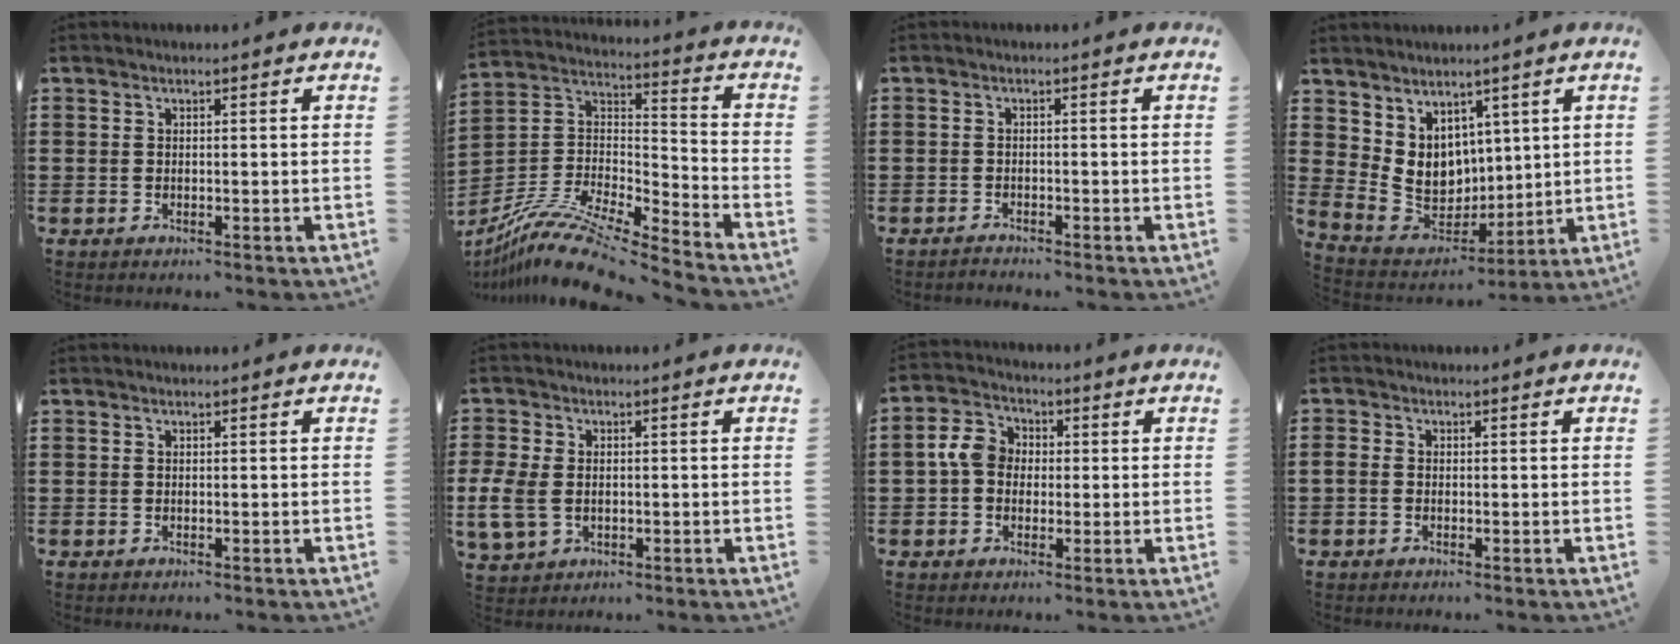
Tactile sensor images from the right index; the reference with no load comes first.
{"total": 12.2, "force": [-10.4, 1.8, 6.2], "torque": [-0.127, 0.016, -0.206]}
{"total": 1.1, "force": [-1.1, 0.0, -0.1], "torque": [-0.002, 0.000, -0.024]}
{"total": 7.2, "force": [2.8, 6.2, 2.2], "torque": [-0.088, -0.024, 0.061]}
{"total": 0.0}
{"total": 5.3, "force": [-0.7, 3.9, 3.6], "torque": [-0.103, -0.002, -0.021]}
{"total": 5.2, "force": [-0.1, 4.2, 3.1], "torque": [-0.083, 0.006, -0.007]}
{"total": 1.1, "force": [-0.7, 0.8, 0.5], "torque": [-0.019, -0.002, -0.016]}